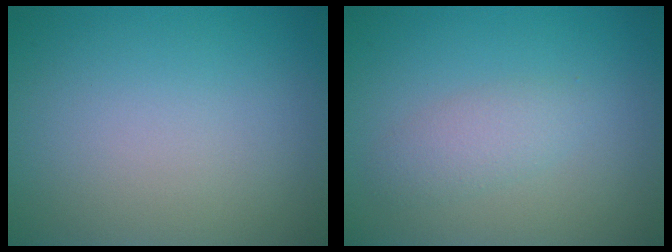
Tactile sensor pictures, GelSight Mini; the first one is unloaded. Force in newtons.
{"total": 2.0, "press": 2.0, "slide": 0.2}